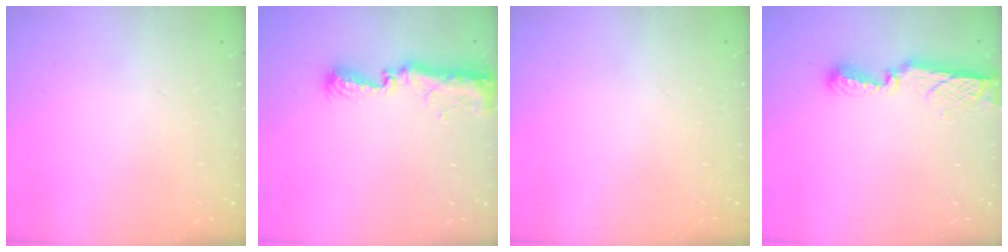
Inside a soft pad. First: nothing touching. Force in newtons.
{"total": 9.1, "press": 9.1, "slide": 0.8}
{"total": 0.0}
{"total": 7.6, "press": 7.6, "slide": 0.2}